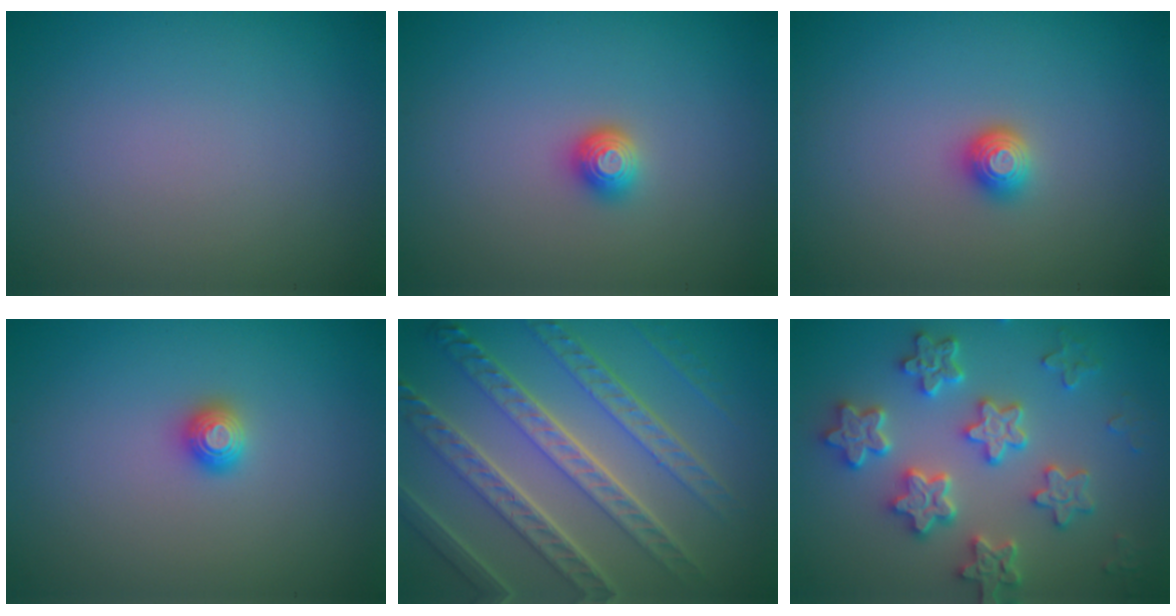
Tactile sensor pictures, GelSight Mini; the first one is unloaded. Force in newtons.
{"total": 1.4, "press": 1.2, "slide": 0.6}
{"total": 1.4, "press": 1.2, "slide": 0.6}
{"total": 1.1, "press": 1.1, "slide": 0.0}
{"total": 8.9, "press": 6.4, "slide": 6.3}
{"total": 5.4, "press": 5.0, "slide": 2.2}